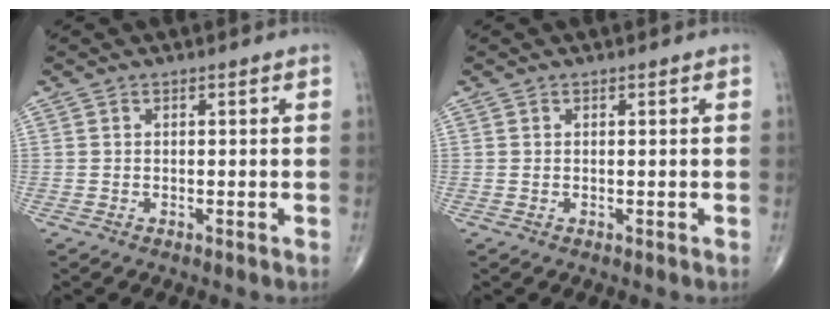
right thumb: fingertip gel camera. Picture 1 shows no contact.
{"total": 0.0}